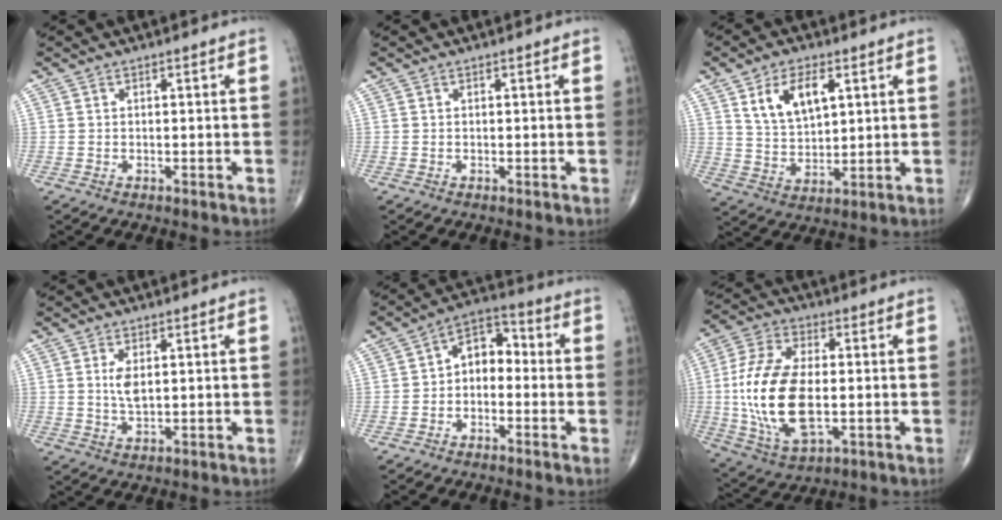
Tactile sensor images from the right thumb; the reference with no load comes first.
{"total": 0.0}
{"total": 9.9, "force": [4.2, 5.3, 7.2], "torque": [-0.115, -0.017, 0.084]}
{"total": 3.5, "force": [0.9, 1.5, 3.1], "torque": [-0.058, -0.008, 0.022]}
{"total": 7.4, "force": [-0.8, 5.1, 5.3], "torque": [-0.058, 0.037, -0.032]}
{"total": 18.3, "force": [-1.2, 9.4, 15.7], "torque": [-0.328, -0.001, -0.015]}